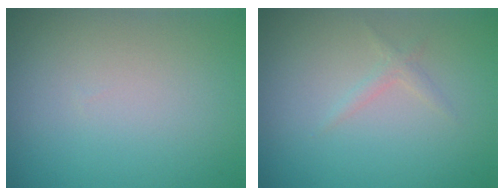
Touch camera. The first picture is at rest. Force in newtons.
{"total": 0.9, "press": 0.9, "slide": 0.1}